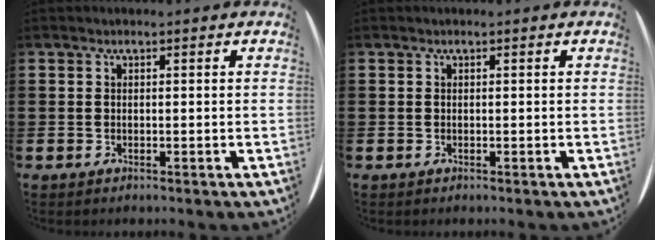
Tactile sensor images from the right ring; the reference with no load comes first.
{"total": 0.0}